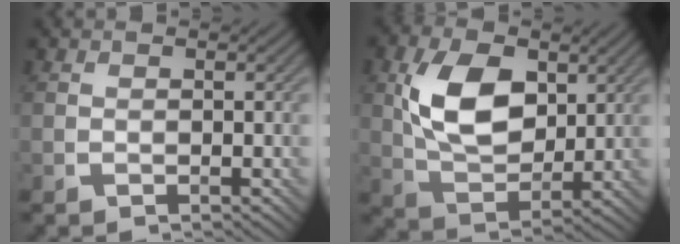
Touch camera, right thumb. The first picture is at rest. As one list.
[{"total": 10.4, "force": [2.8, 6.4, 7.7], "torque": [-0.161, 0.006, 0.054]}]